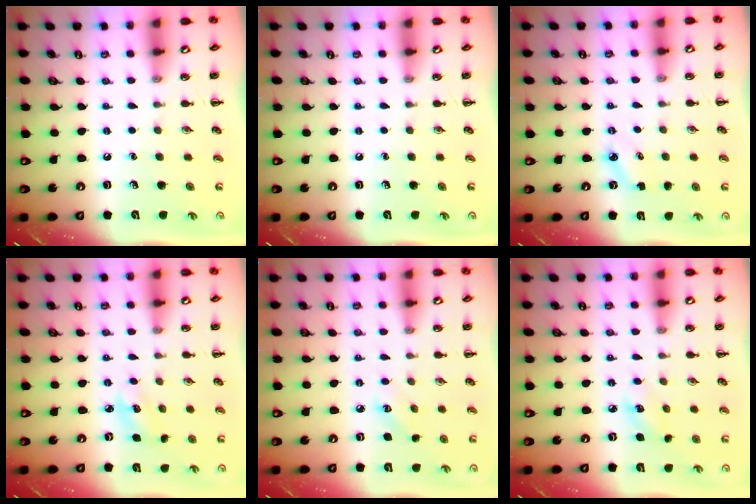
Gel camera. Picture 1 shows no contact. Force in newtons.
{"total": 0.0}
{"total": 3.2, "press": 3.1, "slide": 1.0}
{"total": 3.7, "press": 3.6, "slide": 1.0}
{"total": 3.4, "press": 3.3, "slide": 0.9}
{"total": 5.6, "press": 5.4, "slide": 1.4}